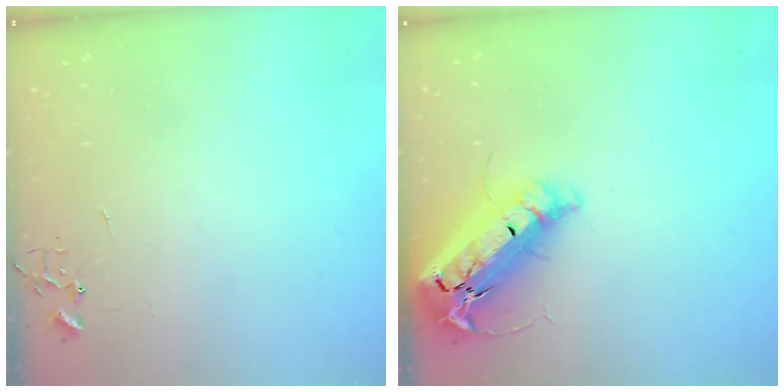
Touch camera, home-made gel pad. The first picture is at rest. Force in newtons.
{"total": 25.0, "press": 24.5, "slide": 4.9}